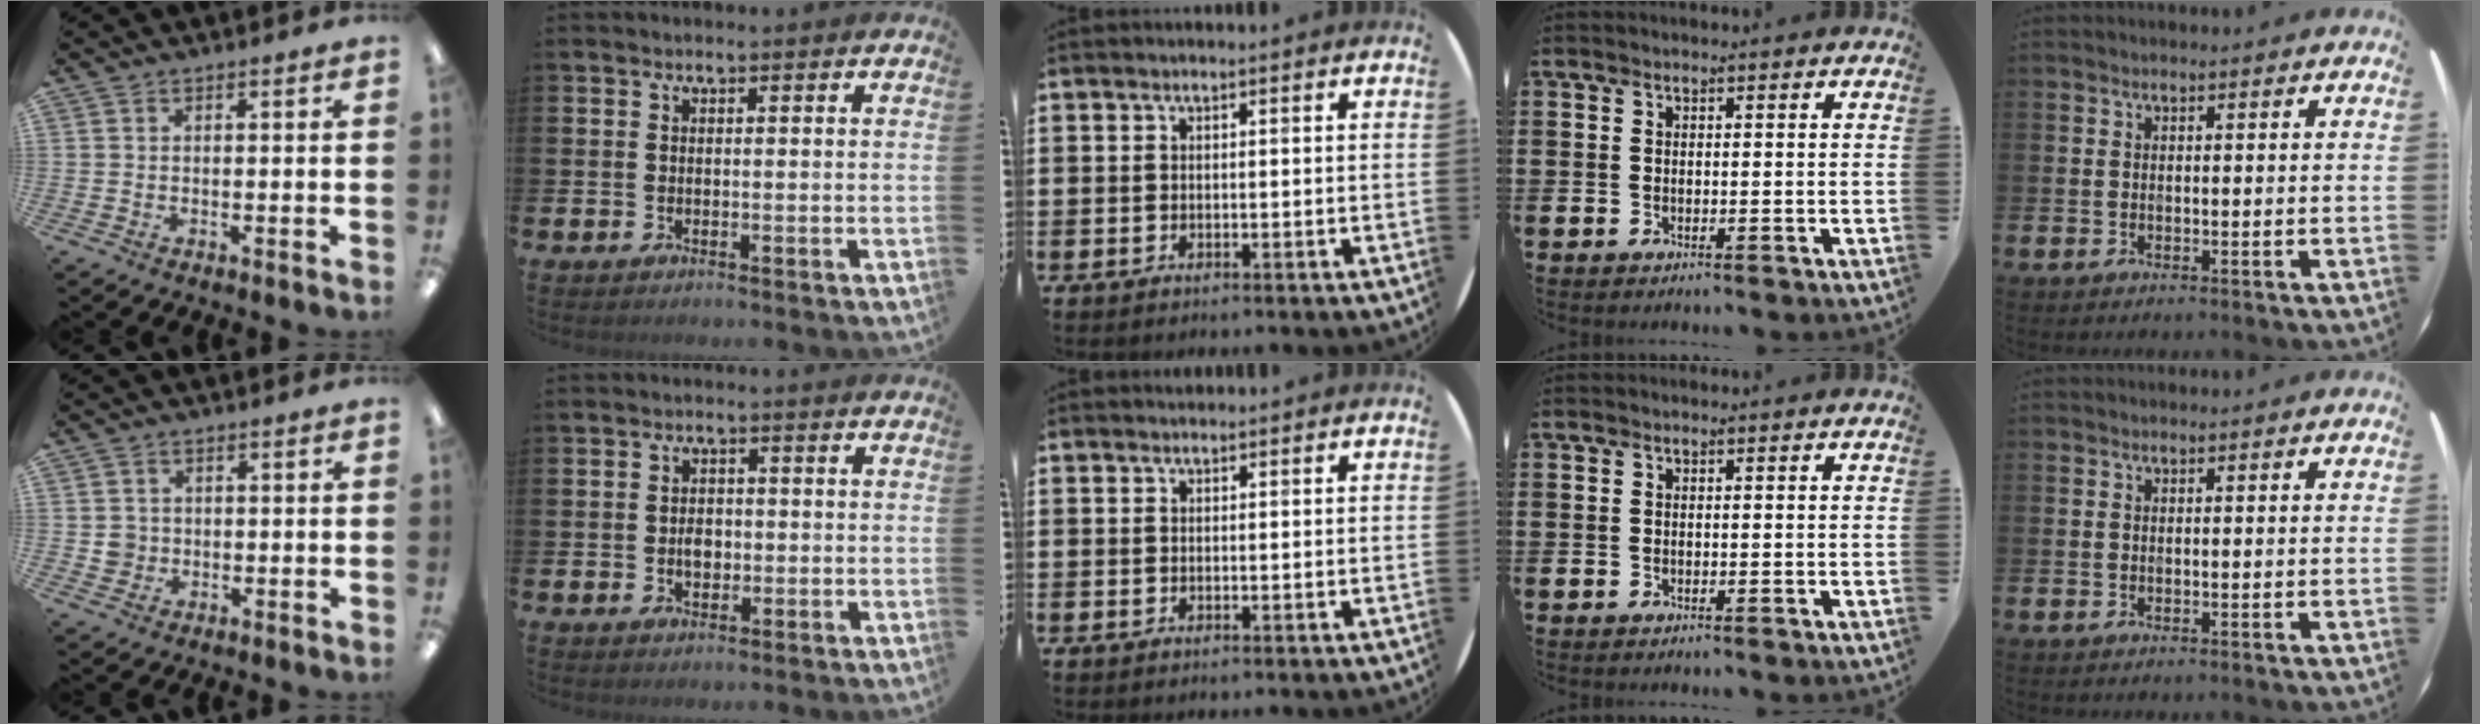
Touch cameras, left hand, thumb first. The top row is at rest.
{"thumb": {"total": 3.0, "force": [0.0, 3.0, 0.4], "torque": [-0.003, 0.002, -0.003]}, "index": {"total": 2.5, "force": [-0.3, 1.9, 1.7], "torque": [-0.013, -0.002, -0.011]}}